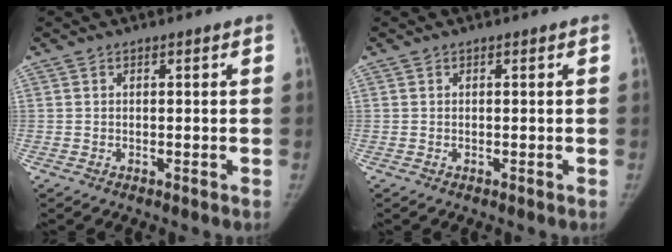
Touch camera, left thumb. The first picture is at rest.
{"total": 0.0}